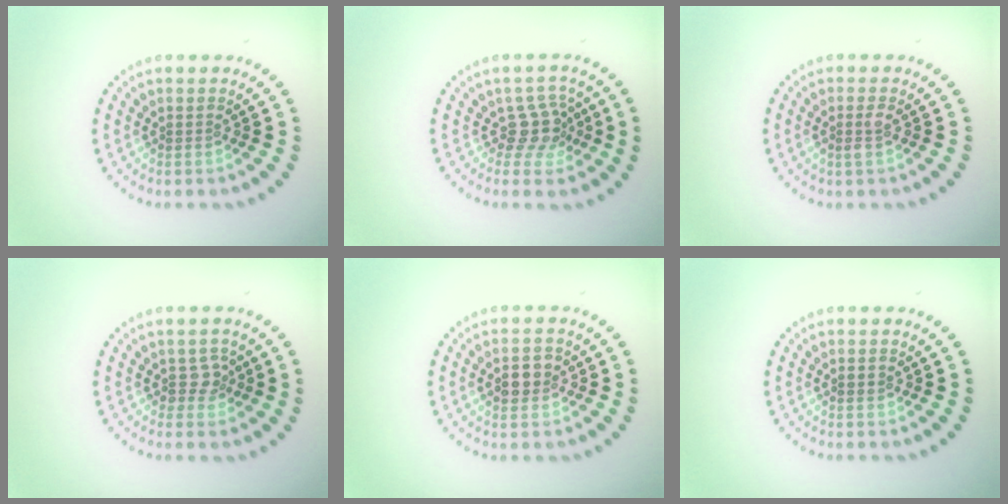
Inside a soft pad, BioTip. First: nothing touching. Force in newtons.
{"total": 2.7, "press": 2.1, "slide": 1.7}
{"total": 1.2, "press": 1.1, "slide": 0.4}
{"total": 1.8, "press": 1.6, "slide": 0.8}
{"total": 2.7, "press": 2.7, "slide": 0.2}
{"total": 0.8, "press": 0.8, "slide": 0.3}